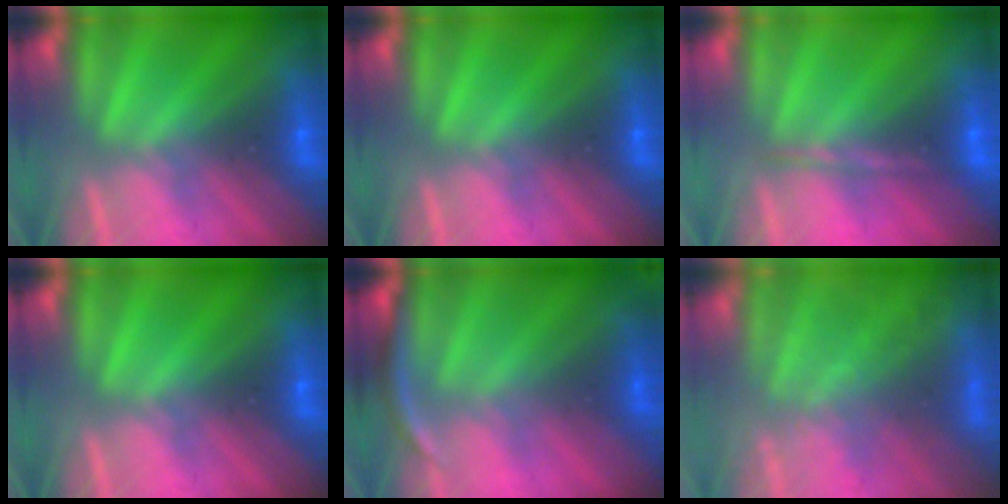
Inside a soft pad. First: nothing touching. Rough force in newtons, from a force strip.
{"total": 0.0}
{"total": 1.7}
{"total": 0.0}
{"total": 2.9}
{"total": 9.0}